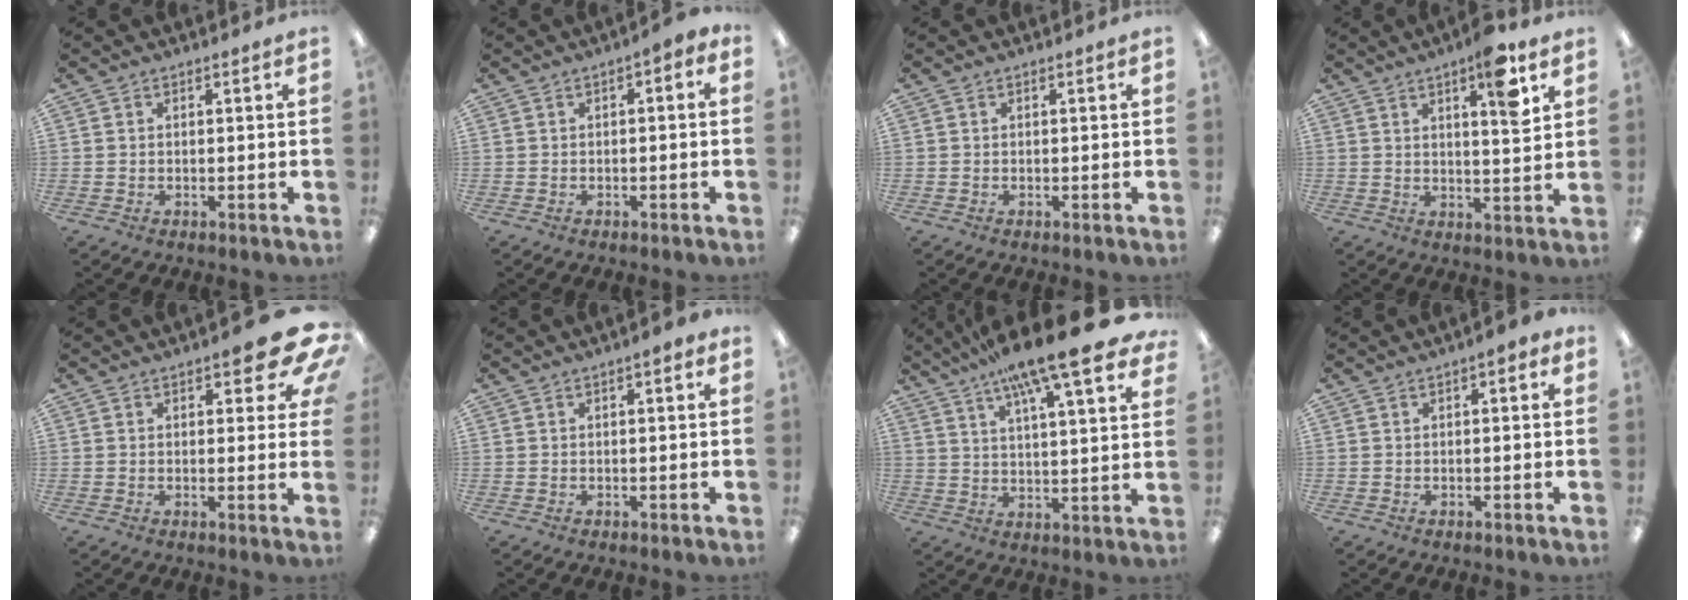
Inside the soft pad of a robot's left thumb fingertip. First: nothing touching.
{"total": 1.8, "force": [-0.9, 0.8, 1.3], "torque": [-0.023, 0.006, -0.019]}
{"total": 0.0}
{"total": 9.1, "force": [5.6, 1.9, 6.9], "torque": [-0.090, -0.031, 0.085]}
{"total": 10.3, "force": [5.3, 4.4, 7.6], "torque": [-0.091, -0.021, 0.090]}
{"total": 1.8, "force": [0.7, 0.5, 1.6], "torque": [-0.027, 0.003, 0.008]}
{"total": 18.5, "force": [13.0, 3.7, 12.7], "torque": [-0.205, -0.073, 0.207]}
{"total": 1.8, "force": [0.4, 0.7, 1.6], "torque": [-0.025, 0.003, 0.003]}